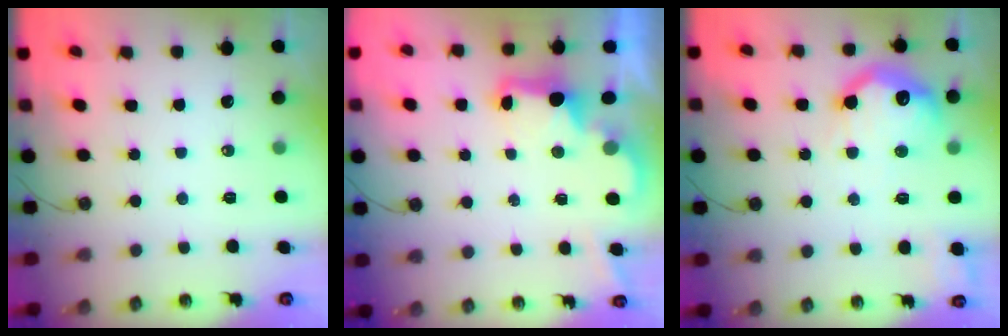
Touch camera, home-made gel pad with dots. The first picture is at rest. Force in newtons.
{"total": 2.7, "press": 2.7, "slide": 0.6}
{"total": 16.0, "press": 16.0, "slide": 1.0}